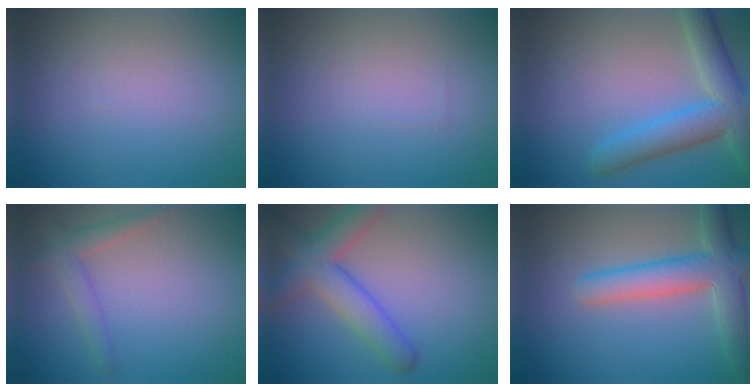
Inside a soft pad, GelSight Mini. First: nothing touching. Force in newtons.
{"total": 0.0}
{"total": 5.9, "press": 5.9, "slide": 0.3}
{"total": 2.3, "press": 2.3, "slide": 0.1}
{"total": 5.4, "press": 5.4, "slide": 0.3}
{"total": 5.7, "press": 5.7, "slide": 0.2}